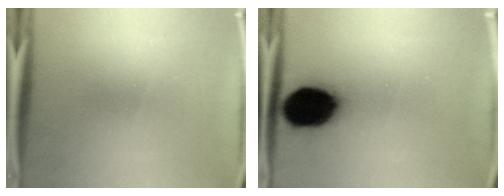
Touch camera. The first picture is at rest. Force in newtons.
{"total": 19.8}